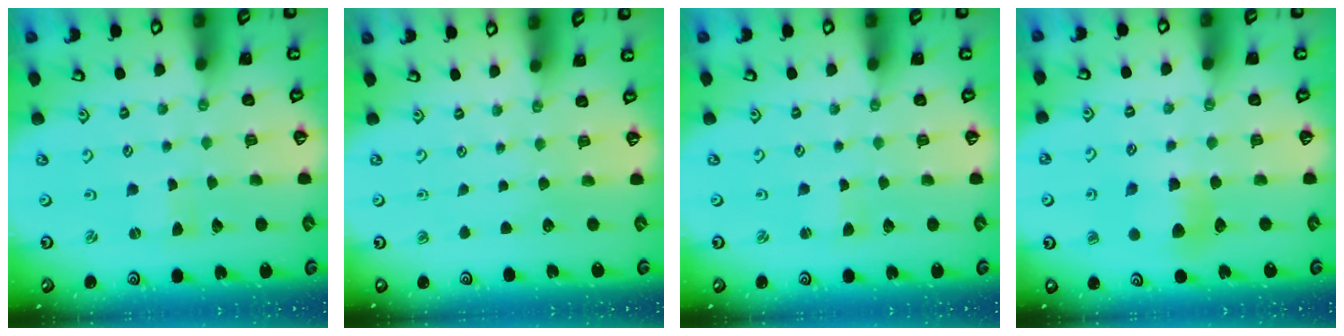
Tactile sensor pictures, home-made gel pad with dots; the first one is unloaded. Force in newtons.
{"total": 0.0}
{"total": 1.5, "press": 1.5, "slide": 0.3}
{"total": 6.2, "press": 6.2, "slide": 0.3}